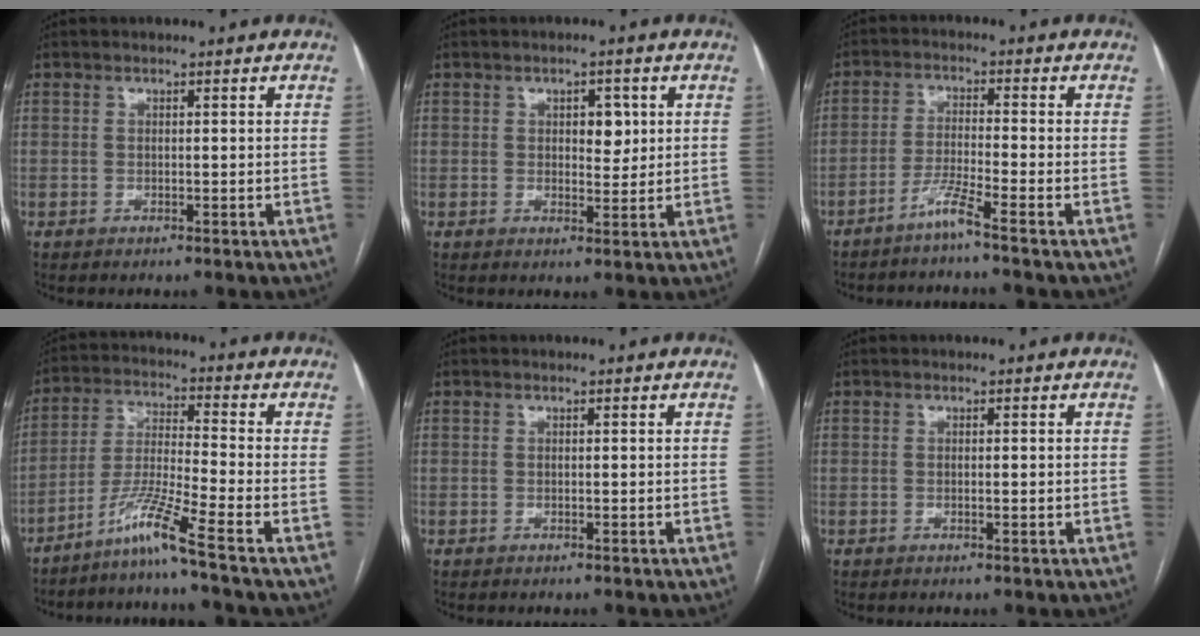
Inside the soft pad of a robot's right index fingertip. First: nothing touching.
{"total": 3.7, "force": [1.0, 2.0, 2.9], "torque": [-0.038, 0.002, 0.017]}
{"total": 4.1, "force": [-3.1, -1.1, 2.3], "torque": [-0.054, -0.010, -0.068]}
{"total": 8.4, "force": [-6.1, -2.3, 5.3], "torque": [-0.111, -0.022, -0.121]}
{"total": 0.0}
{"total": 0.8, "force": [-0.2, 0.1, 0.8], "torque": [-0.013, 0.000, -0.001]}